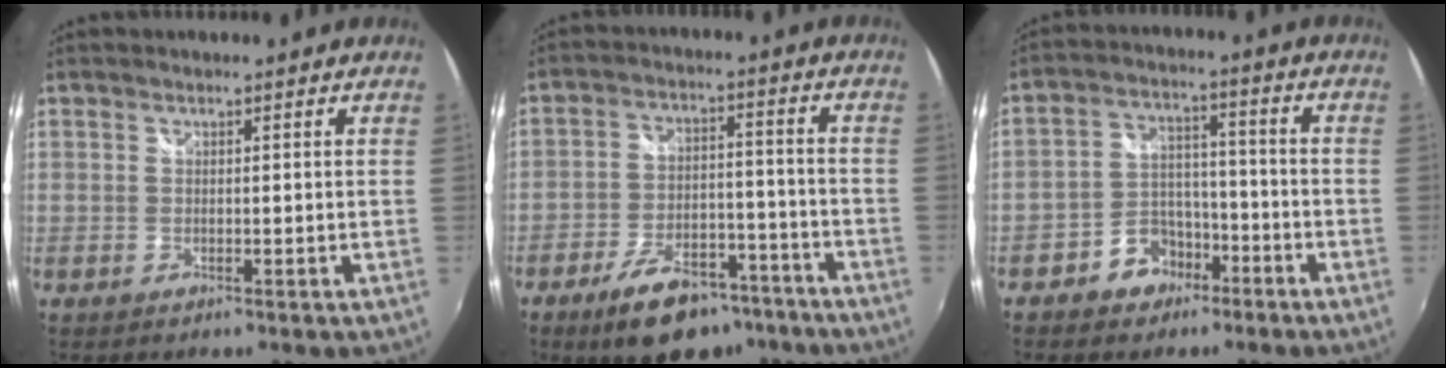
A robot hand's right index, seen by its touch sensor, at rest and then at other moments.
{"total": 15.1, "force": [-10.8, 6.9, 8.0], "torque": [-0.146, 0.012, -0.155]}
{"total": 7.6, "force": [-4.9, 5.1, 2.7], "torque": [-0.055, 0.029, -0.074]}